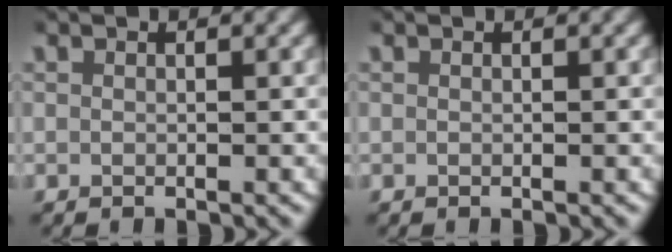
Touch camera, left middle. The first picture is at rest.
{"total": 0.0}